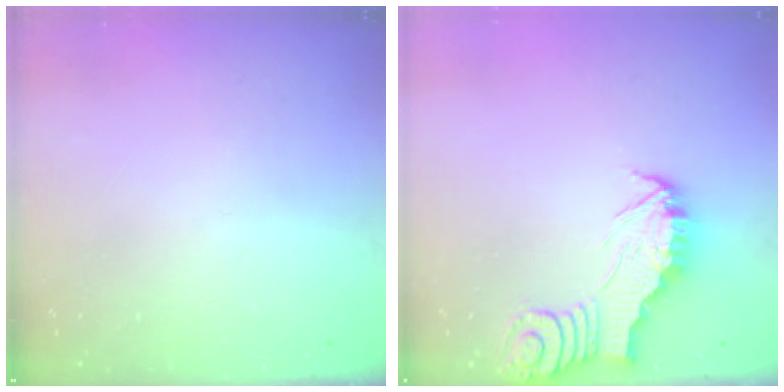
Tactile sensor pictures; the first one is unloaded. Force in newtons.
{"total": 2.6, "press": 2.6, "slide": 0.2}